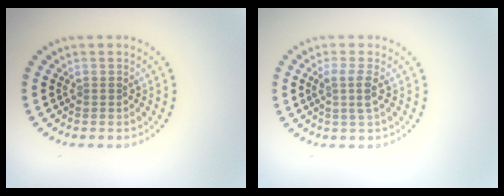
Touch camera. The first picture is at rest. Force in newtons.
{"total": 1.9, "press": 1.6, "slide": 1.1}